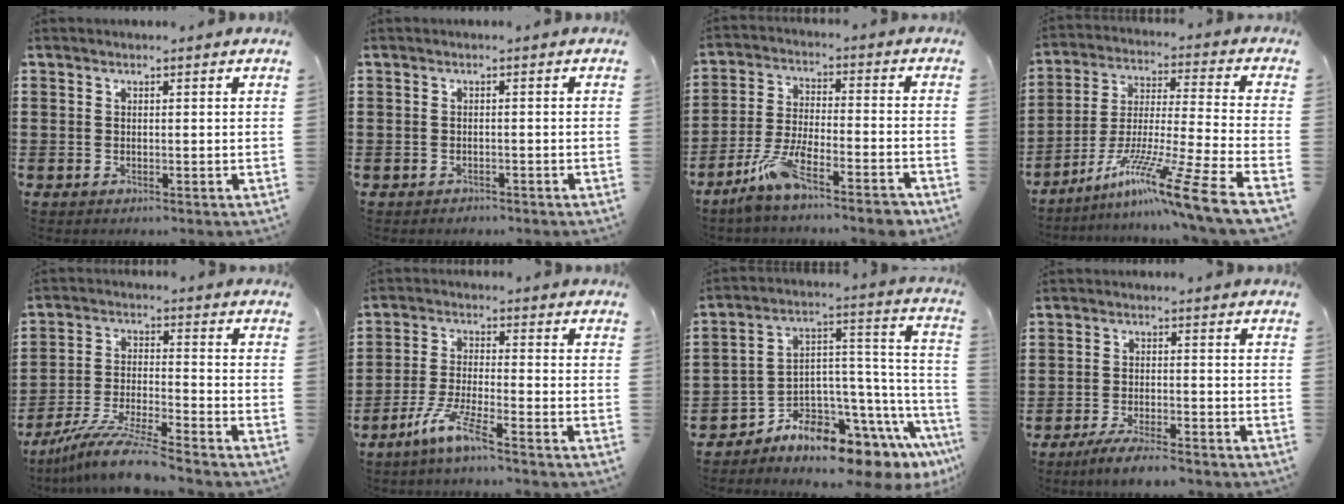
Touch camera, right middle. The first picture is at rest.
{"total": 0.8, "force": [-0.7, 0.3, 0.0], "torque": [0.000, 0.002, -0.016]}
{"total": 8.8, "force": [-6.4, 1.7, 5.8], "torque": [-0.125, -0.002, -0.124]}
{"total": 13.7, "force": [-9.7, -0.6, 9.6], "torque": [-0.178, -0.002, -0.187]}
{"total": 9.1, "force": [-8.0, 0.0, 4.4], "torque": [-0.093, -0.004, -0.158]}
{"total": 6.3, "force": [-4.6, 0.3, 4.3], "torque": [-0.095, -0.009, -0.089]}
{"total": 6.3, "force": [-6.0, 1.8, 1.1], "torque": [-0.027, -0.027, -0.118]}
{"total": 4.2, "force": [-3.7, 0.2, 1.9], "torque": [-0.038, -0.003, -0.072]}